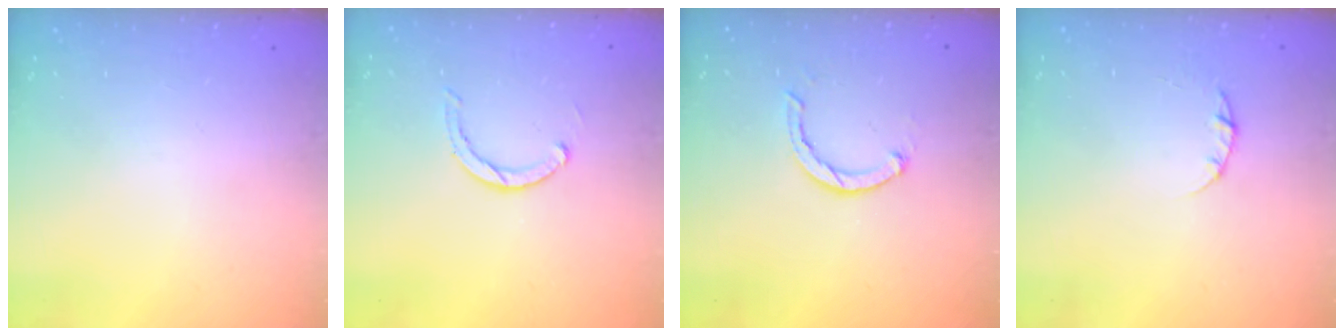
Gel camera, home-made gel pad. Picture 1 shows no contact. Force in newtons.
{"total": 2.8, "press": 2.8, "slide": 0.2}
{"total": 2.3, "press": 2.3, "slide": 0.3}
{"total": 3.2, "press": 3.1, "slide": 0.4}